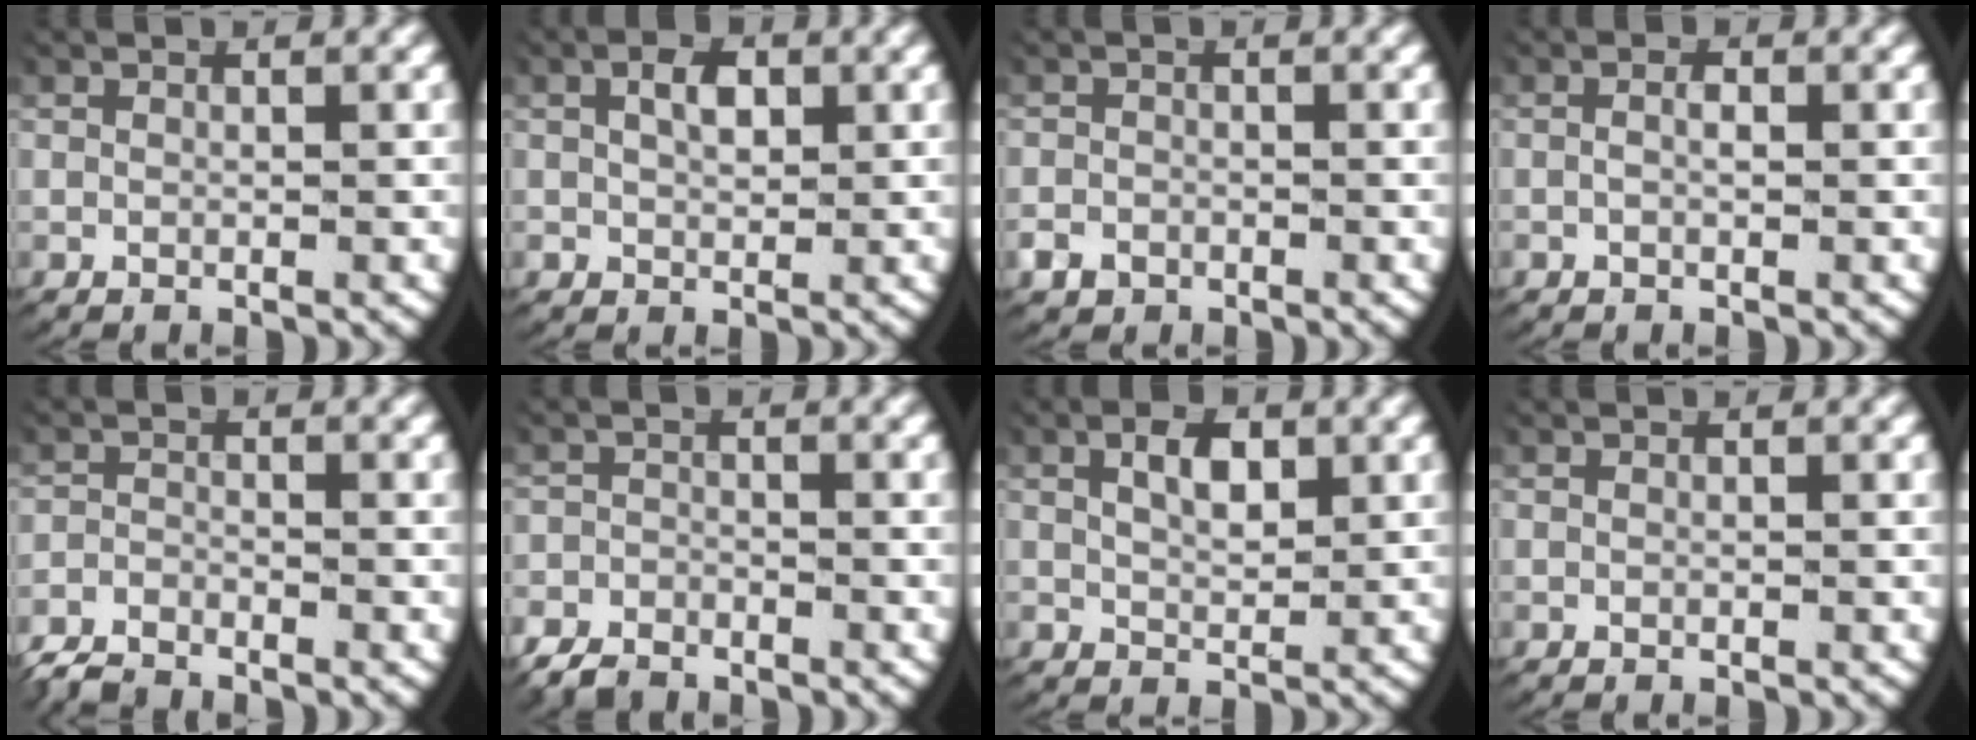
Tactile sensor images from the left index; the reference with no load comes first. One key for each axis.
{"total": 2.5, "fx": 0.6, "fy": 1.7, "fz": 1.7, "tx": -0.031, "ty": -0.006, "tz": 0.017}
{"total": 1.9, "fx": -1.2, "fy": 1.4, "fz": 0.4, "tx": -0.016, "ty": -0.013, "tz": -0.016}
{"total": 1.0, "fx": -0.2, "fy": 0.4, "fz": 0.9, "tx": -0.020, "ty": -0.005, "tz": -0.001}
{"total": 2.7, "fx": -2.4, "fy": 1.1, "fz": 0.4, "tx": -0.017, "ty": -0.012, "tz": -0.042}
{"total": 3.2, "fx": -2.7, "fy": 1.7, "fz": 0.2, "tx": -0.009, "ty": -0.013, "tz": -0.046}
{"total": 2.8, "fx": 1.1, "fy": 1.5, "fz": 2.1, "tx": -0.034, "ty": -0.006, "tz": 0.024}
{"total": 0.0}